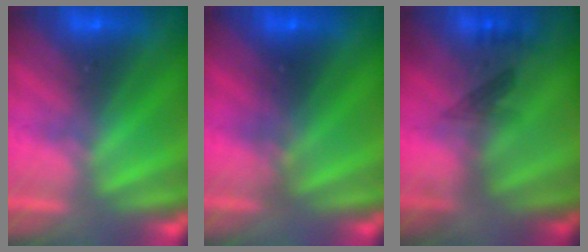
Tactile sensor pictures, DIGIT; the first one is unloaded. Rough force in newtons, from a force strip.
{"total": 2.3}
{"total": 2.3}